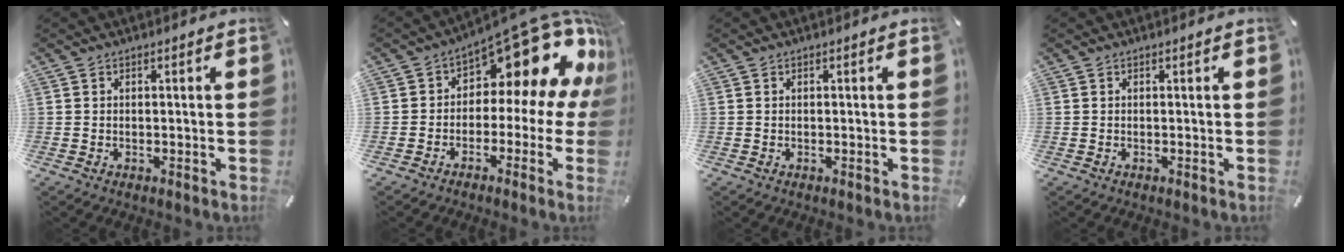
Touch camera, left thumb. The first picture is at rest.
{"total": 16.4, "force": [8.7, 8.7, 10.8], "torque": [-0.137, -0.074, 0.142]}
{"total": 0.0}
{"total": 0.0}